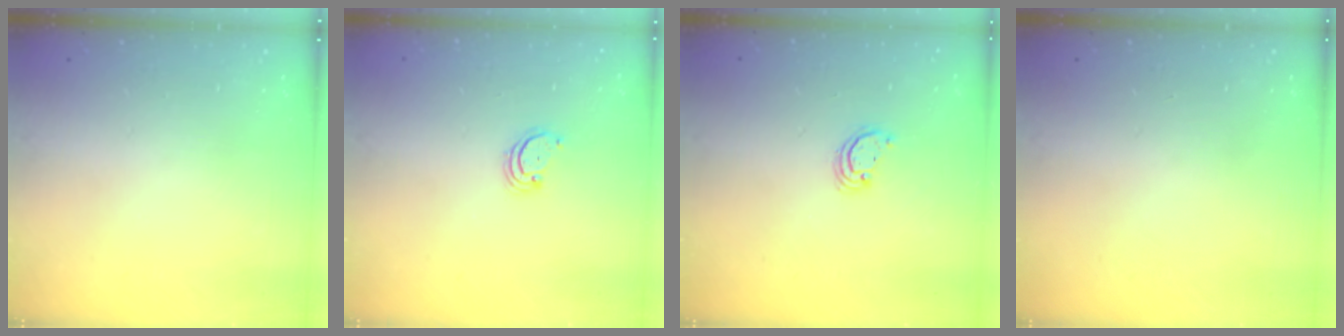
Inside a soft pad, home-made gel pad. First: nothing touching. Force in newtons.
{"total": 2.5, "press": 2.5, "slide": 0.3}
{"total": 2.8, "press": 2.8, "slide": 0.2}
{"total": 0.0}